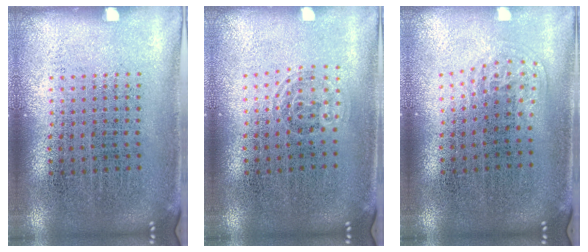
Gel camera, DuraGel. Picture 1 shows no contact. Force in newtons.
{"total": 0.8, "press": 0.5, "slide": 0.5}
{"total": 1.0, "press": 0.7, "slide": 0.7}